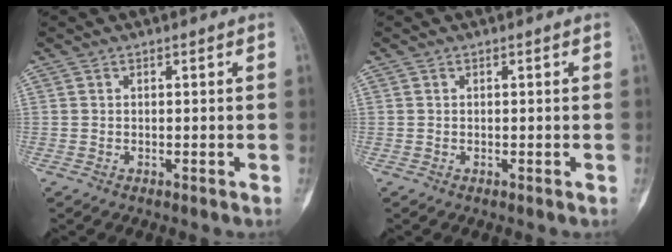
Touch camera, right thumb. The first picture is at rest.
{"total": 0.0}